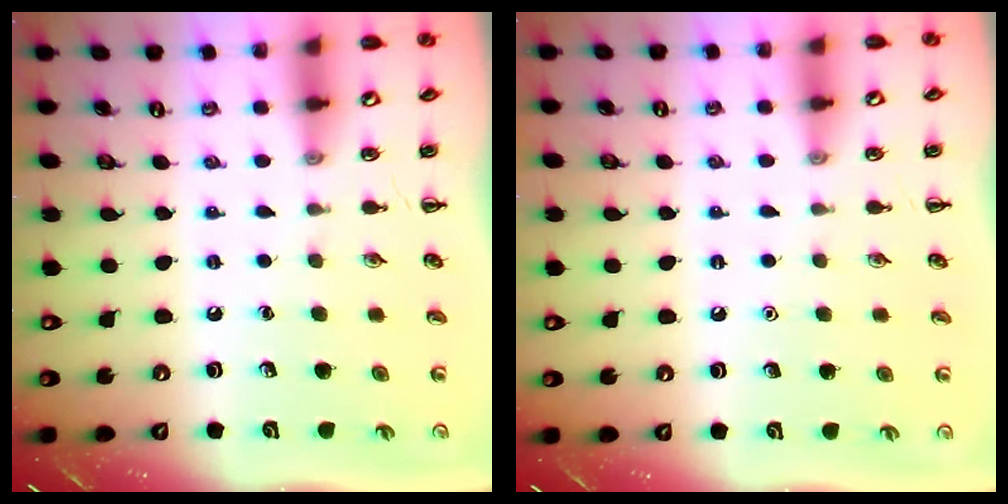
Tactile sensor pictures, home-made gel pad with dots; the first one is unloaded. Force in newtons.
{"total": 1.6, "press": 1.6, "slide": 0.1}